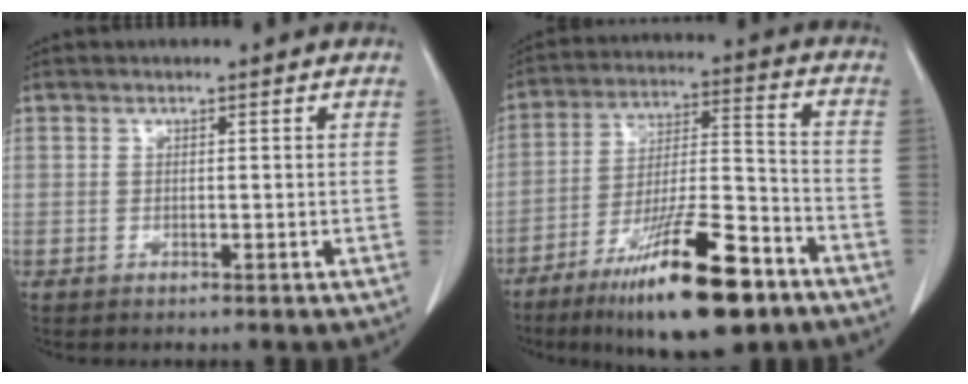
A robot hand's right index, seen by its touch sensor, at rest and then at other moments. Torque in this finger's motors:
{"motor_torque": [1.73, -0.40, 1.00, 0.19]}